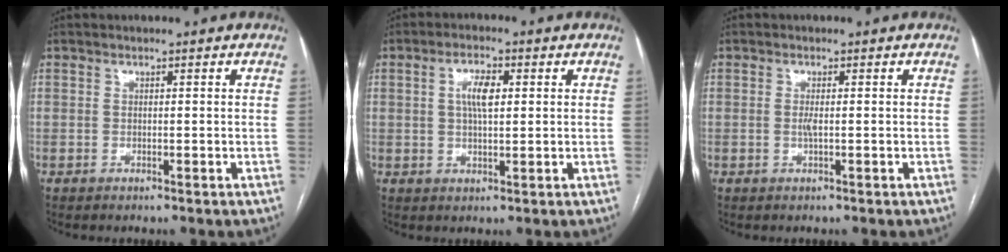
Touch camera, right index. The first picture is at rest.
{"total": 4.5, "force": [1.0, 1.6, 4.1], "torque": [-0.079, 0.009, 0.018]}
{"total": 1.4, "force": [-0.3, 0.1, 1.3], "torque": [-0.032, -0.001, -0.007]}